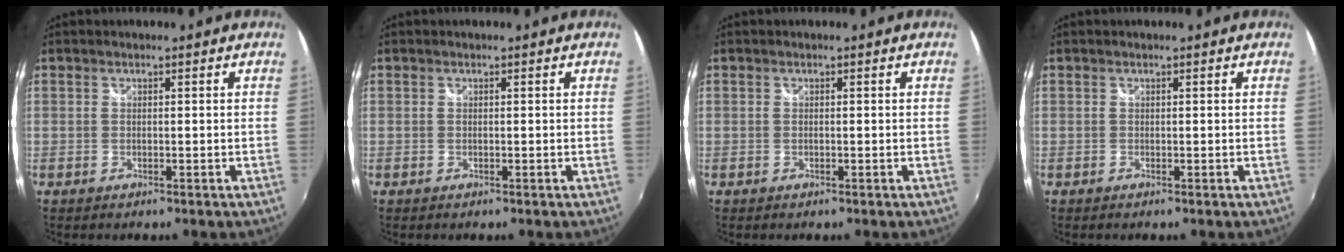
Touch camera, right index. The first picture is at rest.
{"total": 0.0}
{"total": 0.0}
{"total": 0.0}